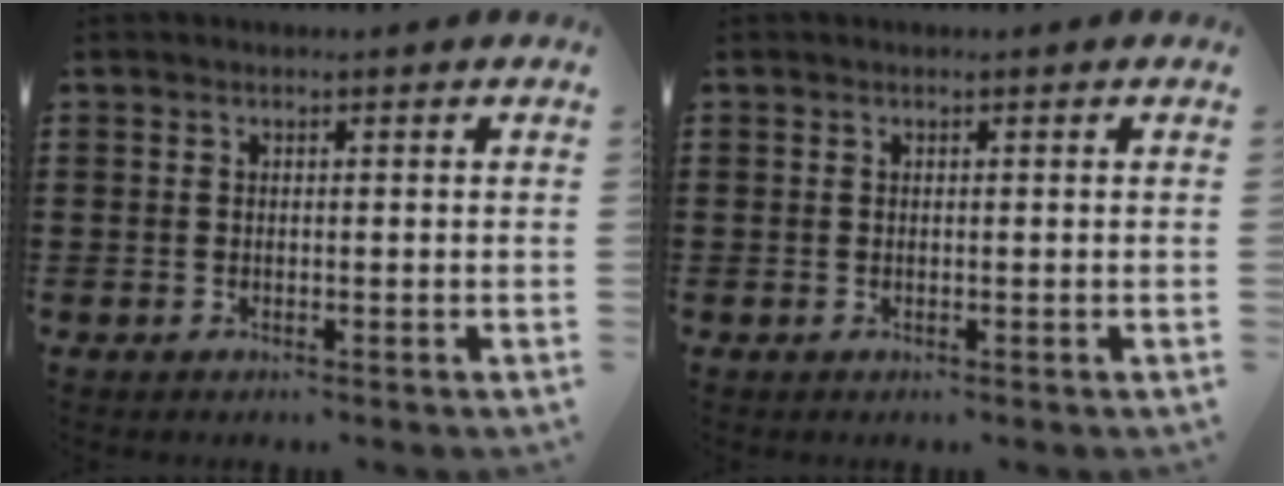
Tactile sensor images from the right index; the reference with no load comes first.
{"total": 0.0}